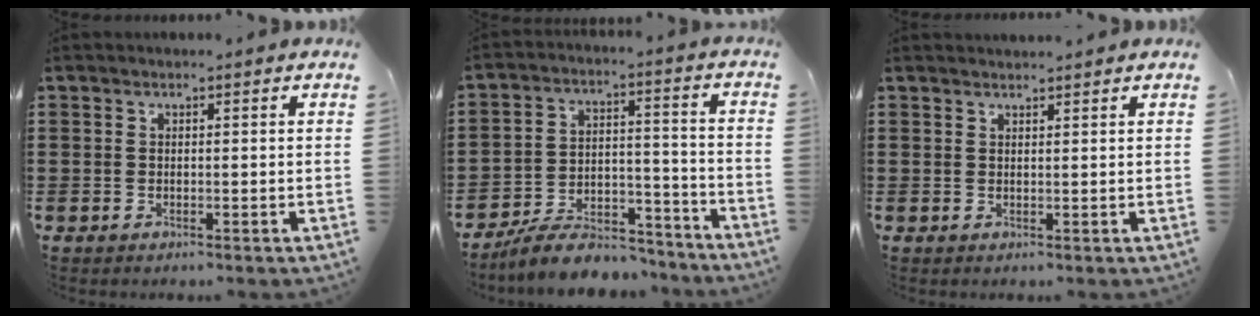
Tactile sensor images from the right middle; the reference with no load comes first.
{"total": 8.8, "force": [-8.1, 2.3, 2.6], "torque": [-0.040, 0.029, -0.153]}
{"total": 1.1, "force": [1.1, 0.0, 0.0], "torque": [-0.001, -0.002, 0.021]}